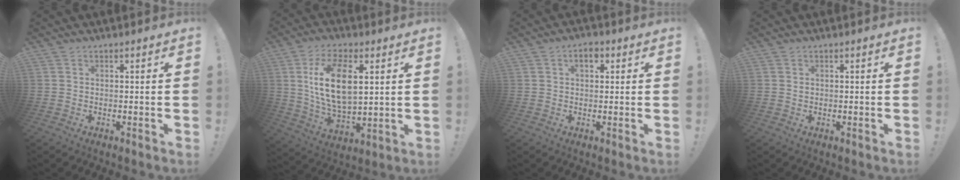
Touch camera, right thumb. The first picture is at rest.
{"total": 16.4, "force": [4.5, 8.5, 13.4], "torque": [-0.258, -0.013, 0.071]}
{"total": 3.6, "force": [1.3, 1.9, 2.8], "torque": [-0.036, 0.002, 0.019]}
{"total": 0.5, "force": [0.2, 0.4, 0.1], "torque": [-0.002, 0.002, 0.005]}